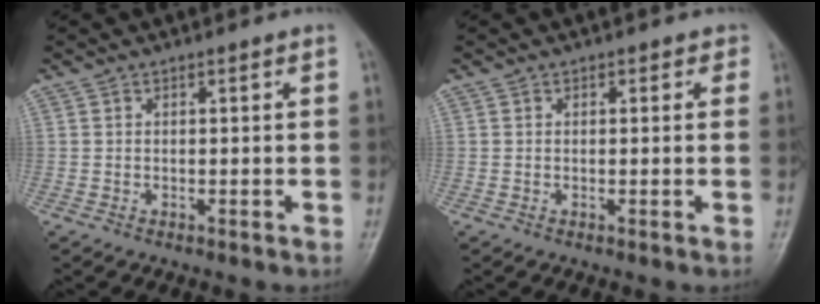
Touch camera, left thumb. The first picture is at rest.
{"total": 1.4, "force": [0.6, 1.1, 0.6], "torque": [0.012, 0.001, 0.001]}